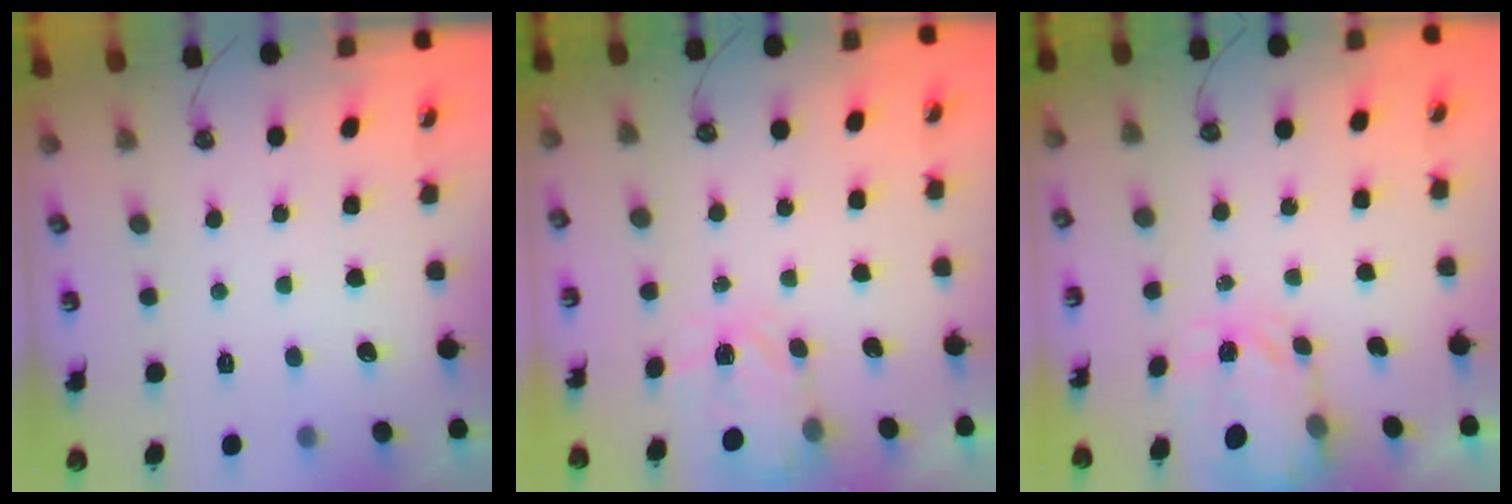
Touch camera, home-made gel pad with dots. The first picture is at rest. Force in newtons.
{"total": 3.8, "press": 3.8, "slide": 0.6}
{"total": 3.6, "press": 3.5, "slide": 0.4}